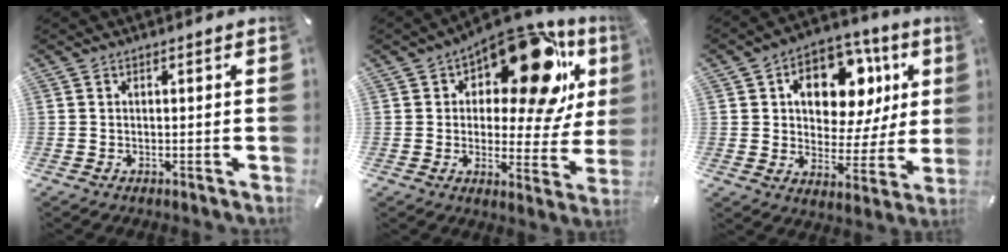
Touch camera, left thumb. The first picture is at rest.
{"total": 21.4, "force": [12.2, 9.5, 14.9], "torque": [-0.199, -0.090, 0.199]}
{"total": 14.9, "force": [6.3, 10.1, 9.0], "torque": [-0.126, -0.034, 0.109]}